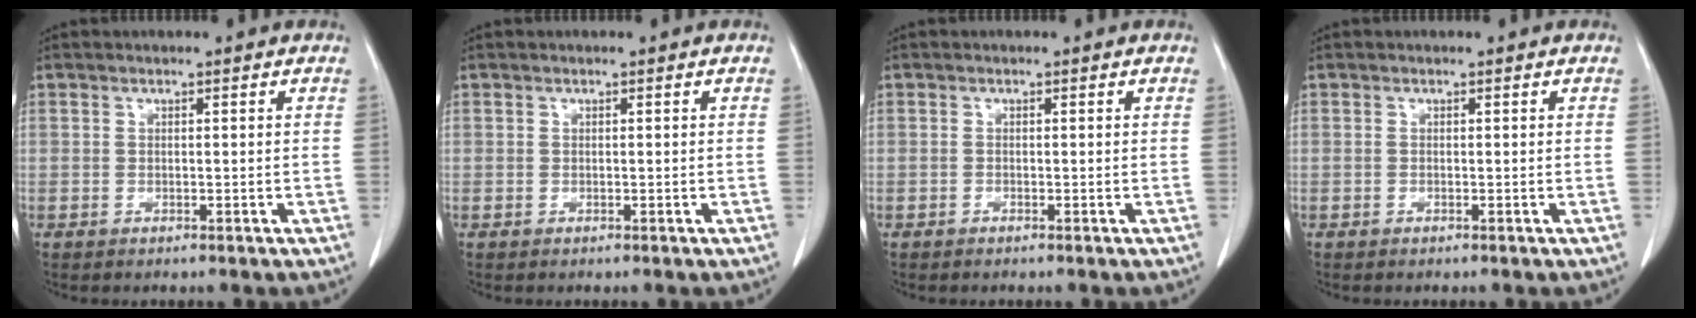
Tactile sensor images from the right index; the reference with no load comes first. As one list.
[{"total": 0.0}, {"total": 0.0}, {"total": 0.0}]